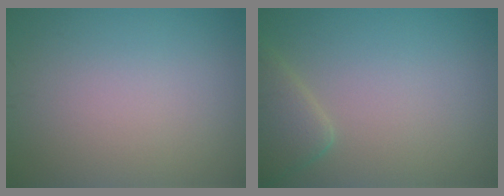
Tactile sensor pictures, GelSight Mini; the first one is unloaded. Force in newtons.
{"total": 2.8, "press": 2.8, "slide": 0.2}